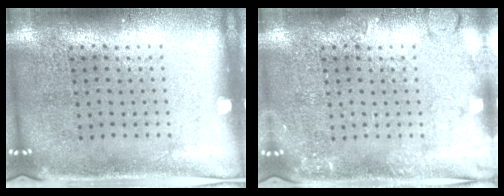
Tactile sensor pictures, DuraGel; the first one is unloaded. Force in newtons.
{"total": 2.0, "press": 2.0, "slide": 0.4}